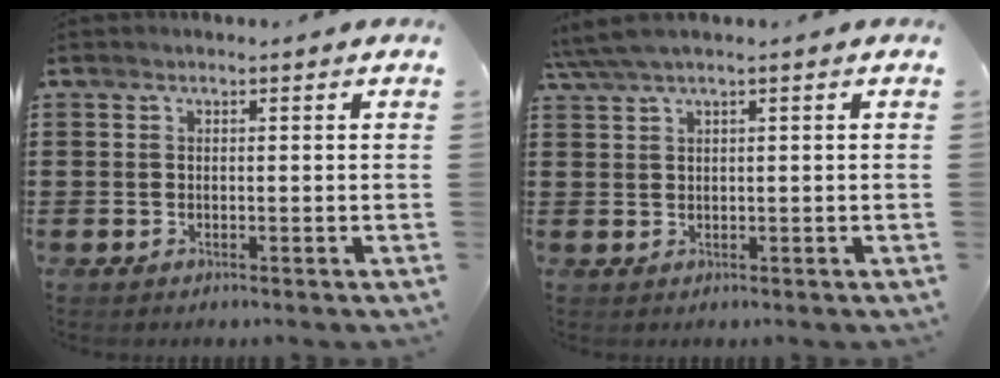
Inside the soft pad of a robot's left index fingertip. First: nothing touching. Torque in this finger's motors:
{"motor_torque": [0.41, -0.58, 0.87, 0.21]}